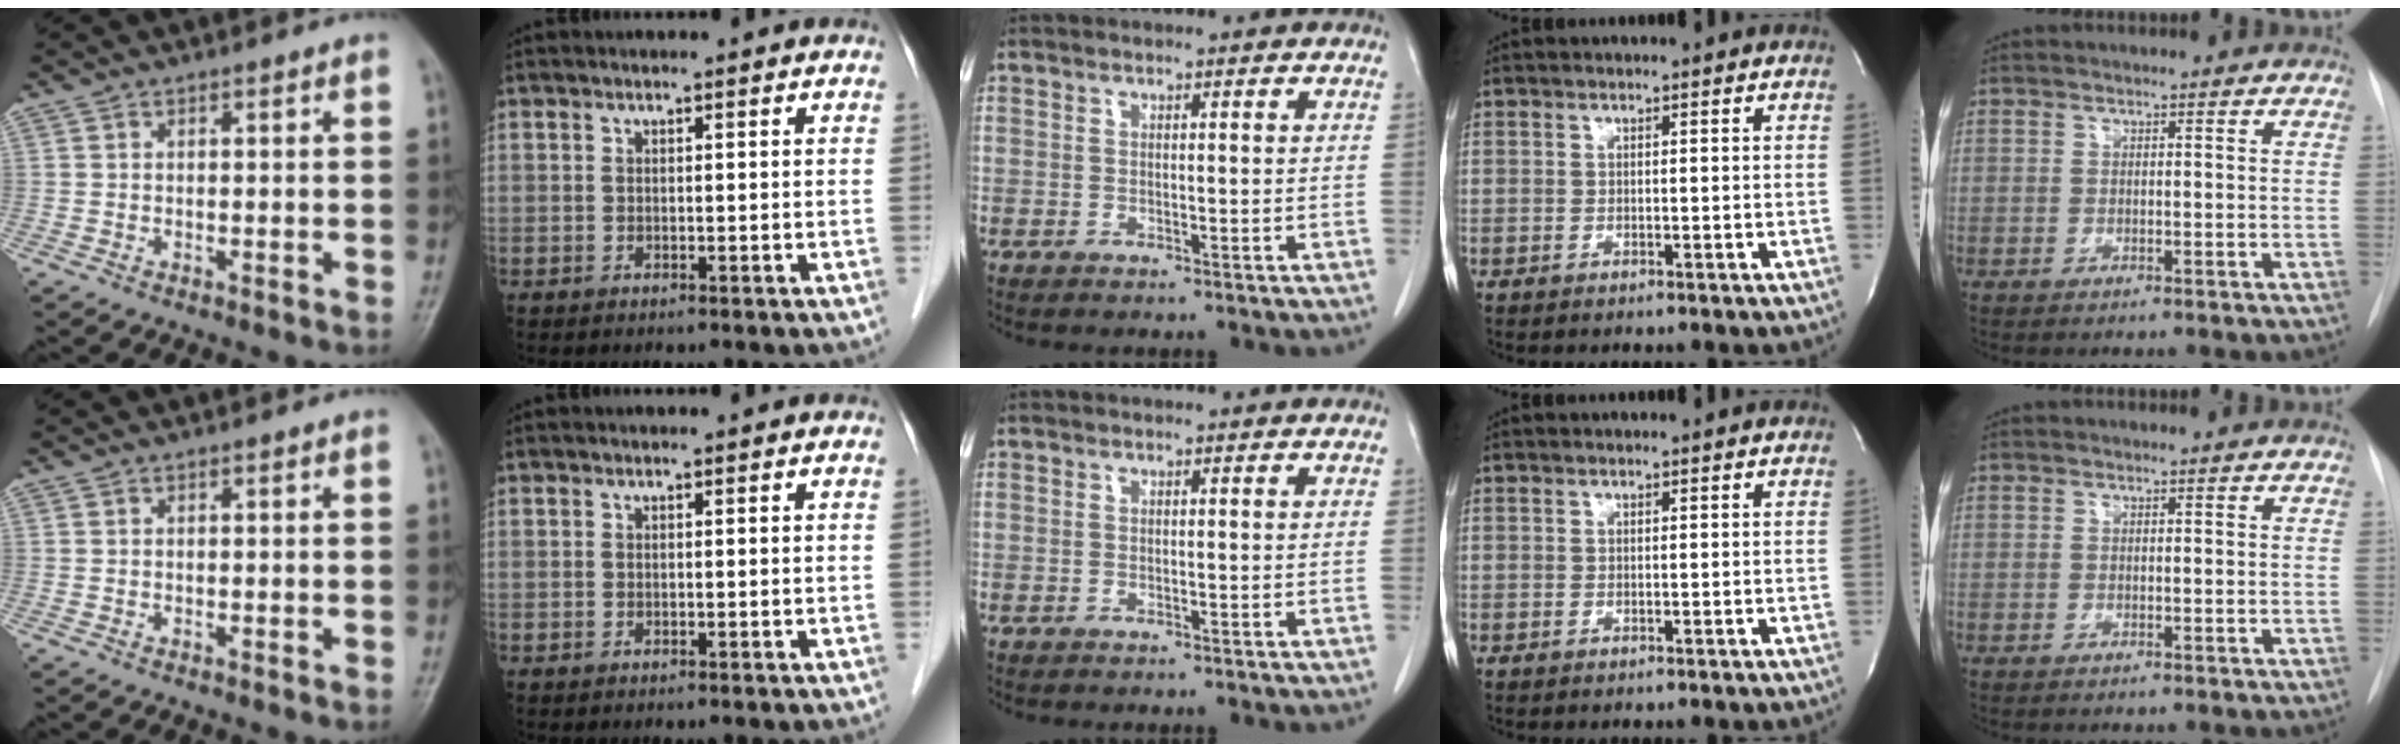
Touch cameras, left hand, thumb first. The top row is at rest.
{}